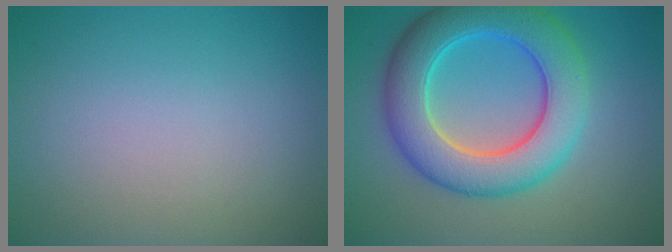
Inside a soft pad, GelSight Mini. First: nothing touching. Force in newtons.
{"total": 8.7, "press": 8.7, "slide": 0.3}